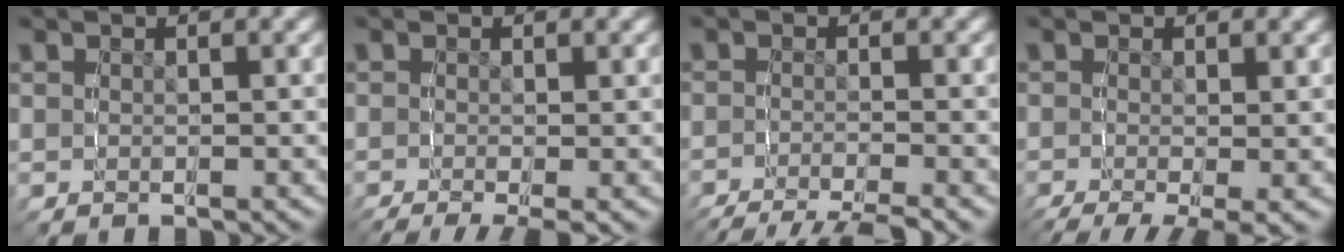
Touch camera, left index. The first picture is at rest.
{"total": 3.2, "force": [-2.6, 0.5, 1.8], "torque": [-0.029, -0.011, -0.035]}
{"total": 7.9, "force": [-7.2, 2.0, 2.4], "torque": [-0.033, -0.023, -0.111]}
{"total": 5.2, "force": [-3.8, 1.3, 3.3], "torque": [-0.052, -0.024, -0.046]}